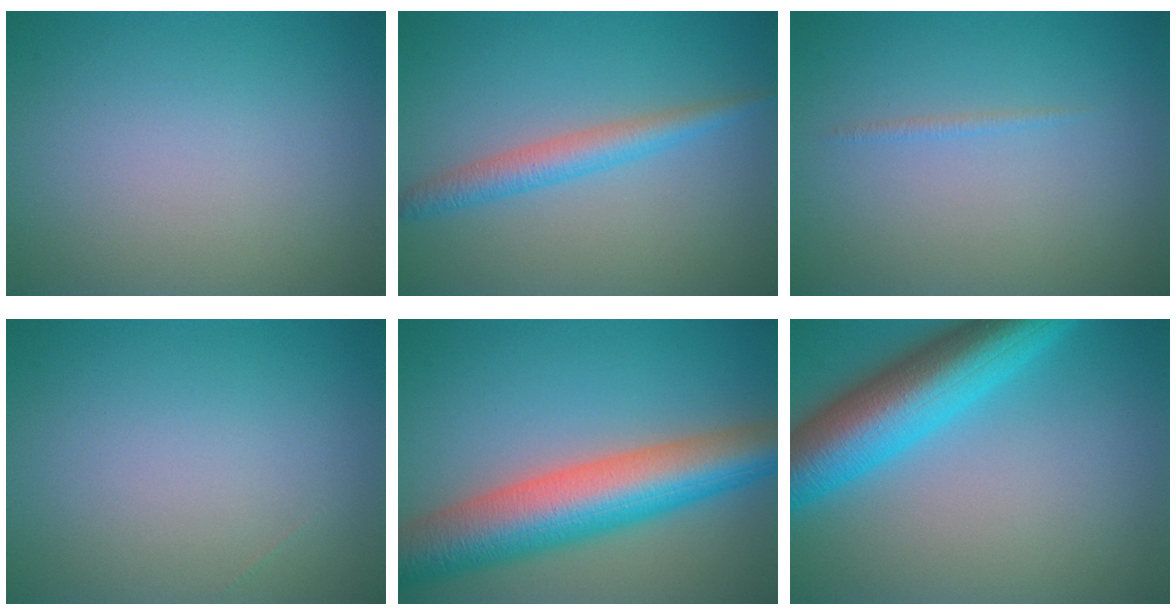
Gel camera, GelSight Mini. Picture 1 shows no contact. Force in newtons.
{"total": 2.9, "press": 2.9, "slide": 0.1}
{"total": 0.6, "press": 0.6, "slide": 0.1}
{"total": 0.0}
{"total": 10.4, "press": 10.4, "slide": 0.4}
{"total": 10.2, "press": 10.2, "slide": 0.3}